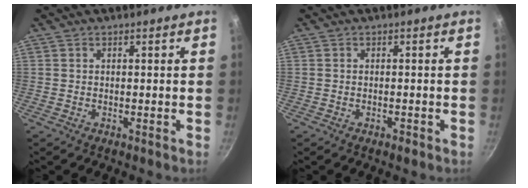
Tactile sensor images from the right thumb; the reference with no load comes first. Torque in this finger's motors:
{"motor_torque": [-0.50, -0.29, -0.18, 0.09, 0.00]}